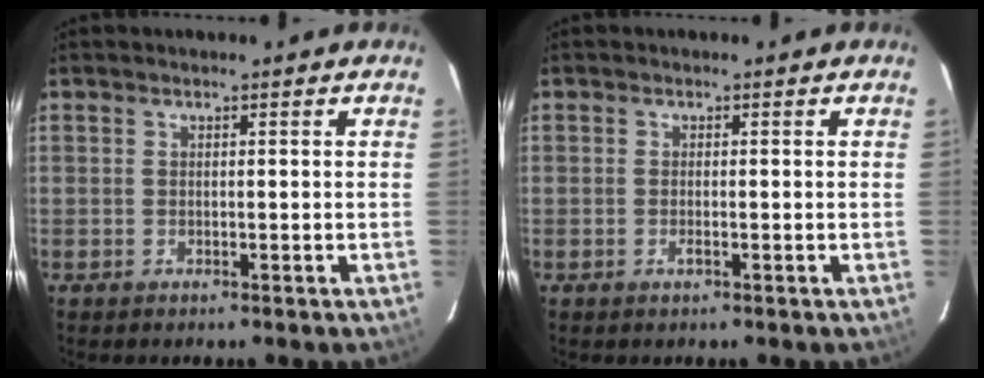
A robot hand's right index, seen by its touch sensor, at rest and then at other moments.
{"total": 1.1, "force": [-0.4, 0.3, 1.0], "torque": [-0.021, -0.001, -0.007]}